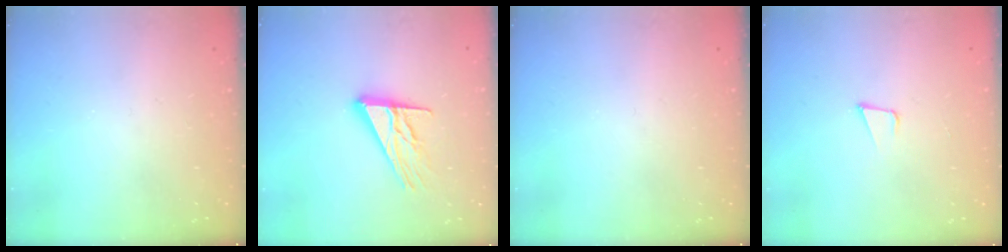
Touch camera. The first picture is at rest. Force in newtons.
{"total": 13.0, "press": 13.0, "slide": 1.0}
{"total": 0.0}
{"total": 4.1, "press": 3.1, "slide": 2.7}